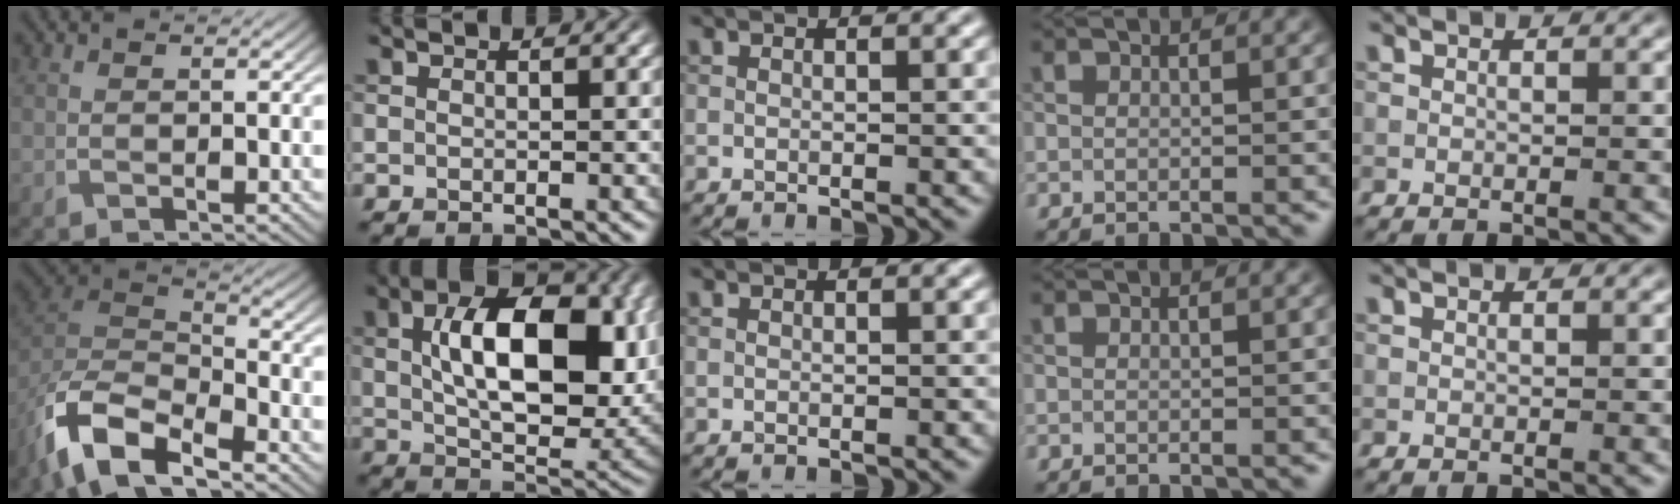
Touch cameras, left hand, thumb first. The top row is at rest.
{"thumb": {"total": 11.6, "force": [-7.9, 4.8, 7.0], "torque": [-0.155, -0.014, -0.163]}, "index": {"total": 11.7, "force": [2.1, 6.2, 9.7], "torque": [-0.145, 0.000, 0.038]}}